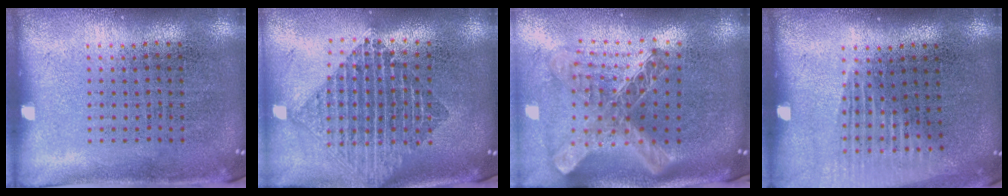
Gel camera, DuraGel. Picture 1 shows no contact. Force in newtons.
{"total": 2.1, "press": 1.7, "slide": 1.3}
{"total": 2.8, "press": 2.1, "slide": 1.9}
{"total": 1.2, "press": 1.1, "slide": 0.4}